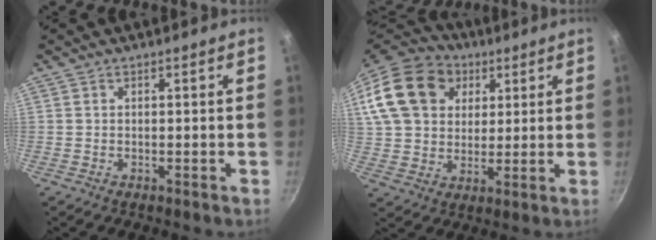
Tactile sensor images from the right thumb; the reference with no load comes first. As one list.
[{"total": 21.0, "force": [7.0, 16.0, 11.7], "torque": [-0.214, 0.016, 0.119]}]